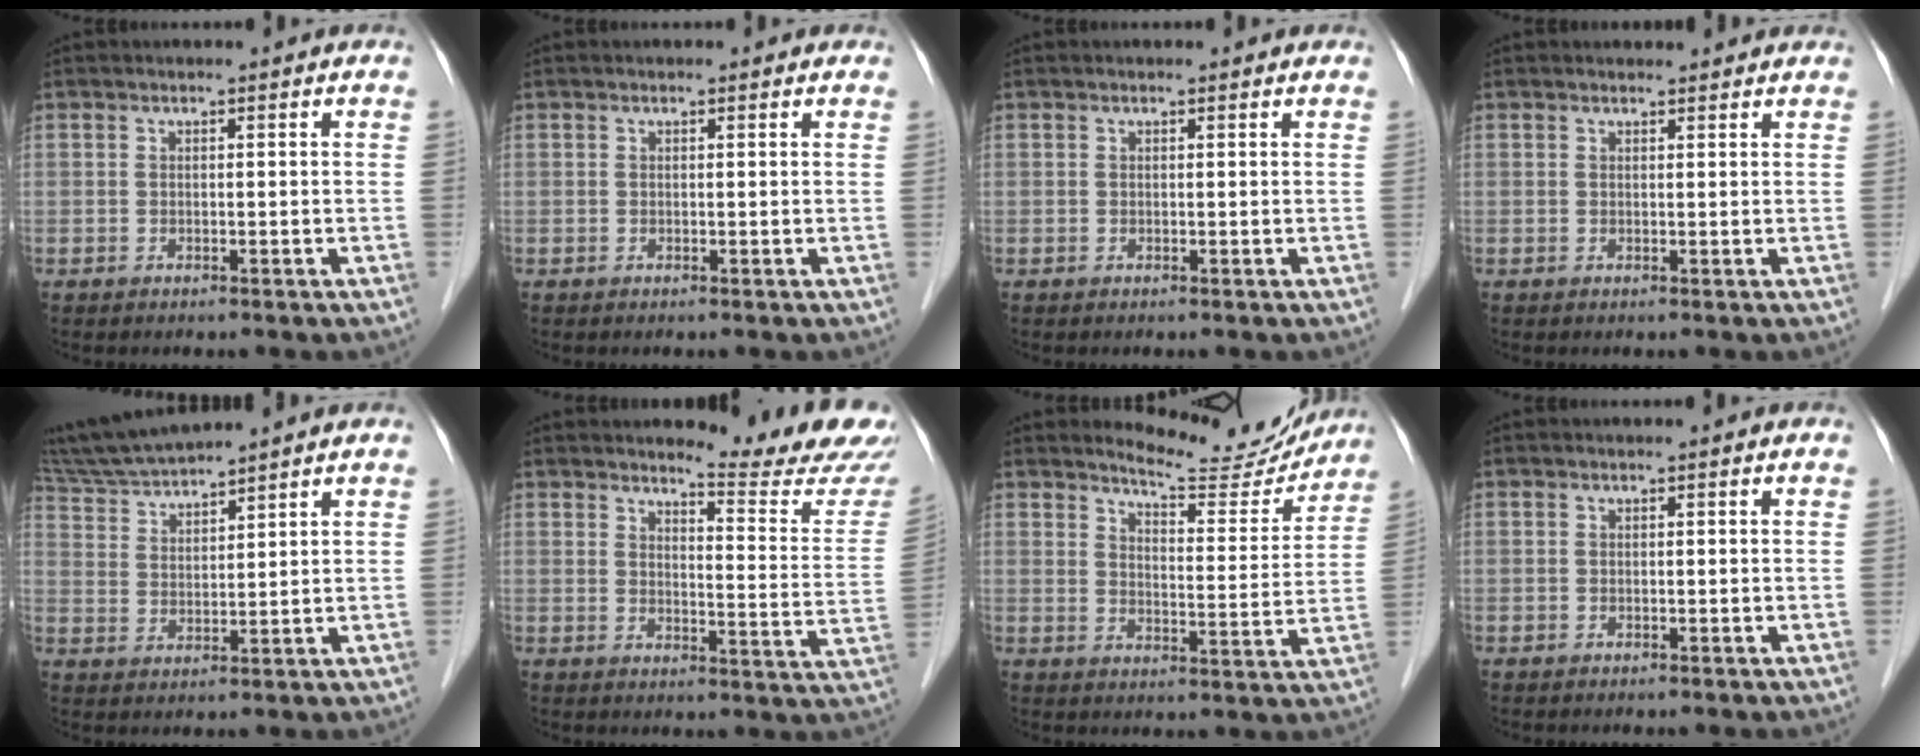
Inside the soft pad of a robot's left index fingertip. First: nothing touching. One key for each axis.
{"total": 1.1, "fx": 0.9, "fy": 0.5, "fz": 0.3, "tx": -0.009, "ty": 0.006, "tz": 0.008}
{"total": 1.2, "fx": 1.1, "fy": 0.4, "fz": 0.3, "tx": -0.012, "ty": 0.007, "tz": 0.012}
{"total": 3.0, "fx": 2.9, "fy": 0.8, "fz": 0.5, "tx": -0.010, "ty": 0.011, "tz": 0.030}
{"total": 8.9, "fx": 8.4, "fy": -0.5, "fz": 2.7, "tx": -0.063, "ty": 0.021, "tz": 0.169}
{"total": 14.1, "fx": 13.5, "fy": -0.4, "fz": 3.9, "tx": -0.045, "ty": -0.100, "tz": 0.150}
{"total": 11.9, "fx": 11.5, "fy": 2.0, "fz": 2.3, "tx": -0.027, "ty": -0.030, "tz": 0.145}
{"total": 0.0}